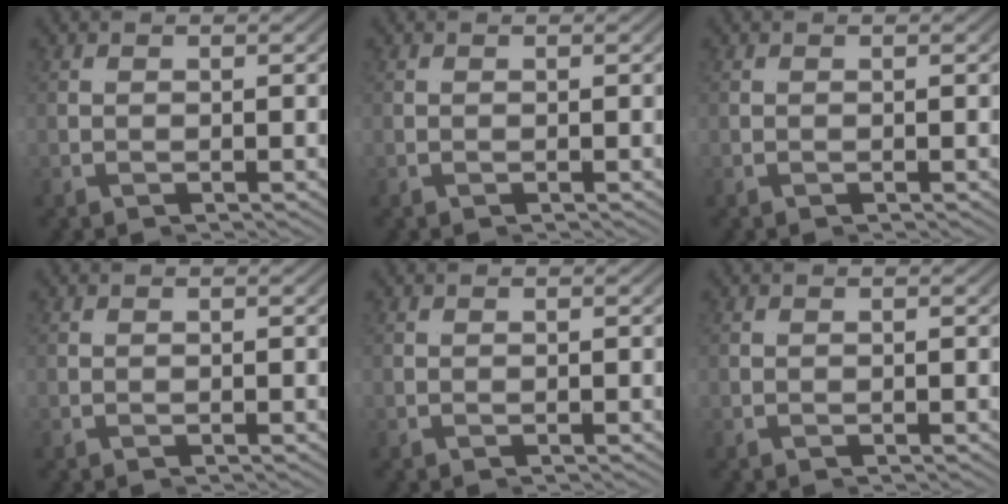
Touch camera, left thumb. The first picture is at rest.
{"total": 0.0}
{"total": 0.0}
{"total": 0.0}
{"total": 0.0}
{"total": 0.0}